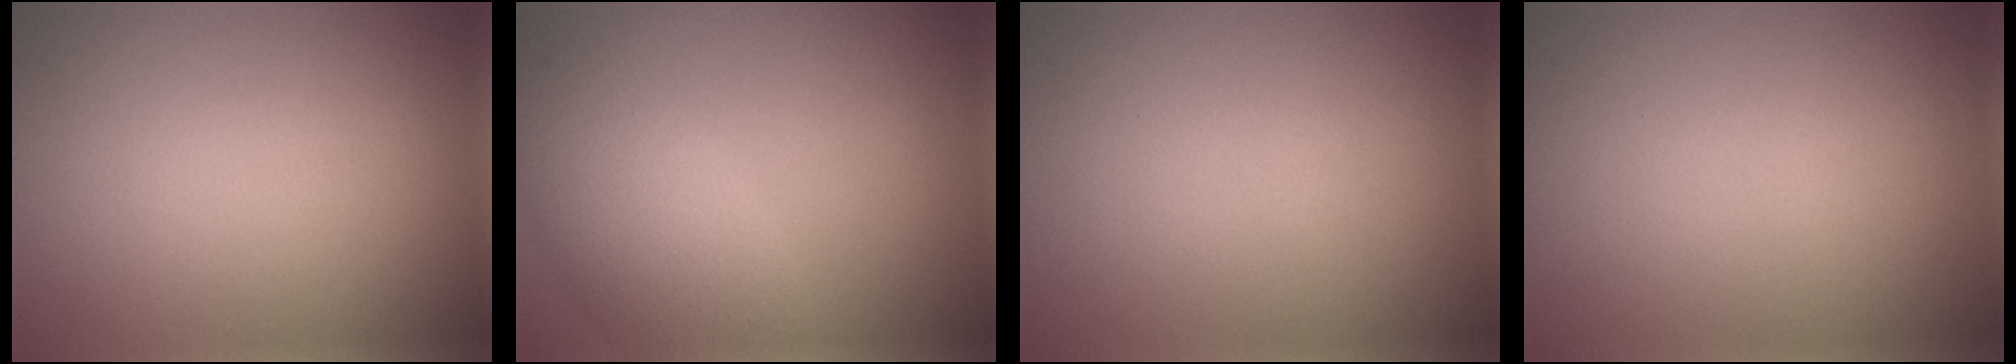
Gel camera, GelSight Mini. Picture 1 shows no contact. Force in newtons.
{"total": 5.2, "press": 5.2, "slide": 0.3}
{"total": 0.0}
{"total": 0.0}